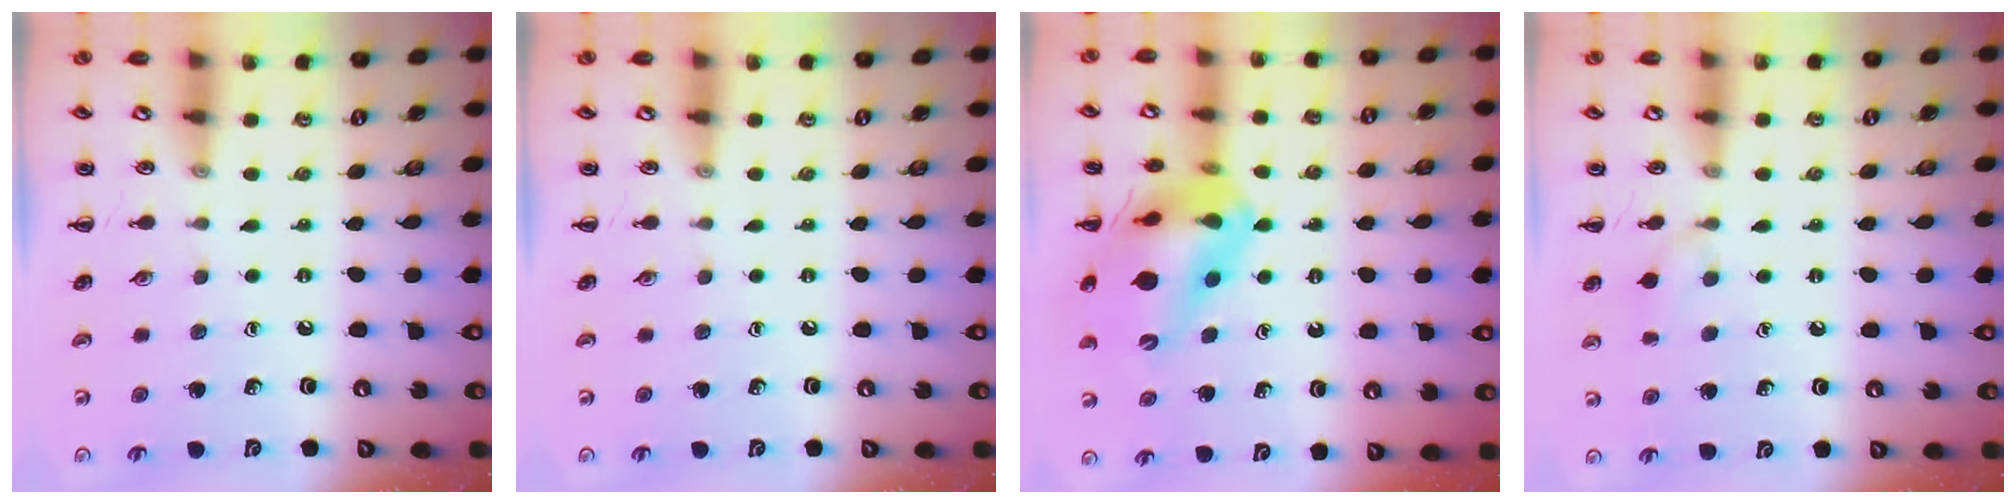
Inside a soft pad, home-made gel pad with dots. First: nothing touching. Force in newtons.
{"total": 0.0}
{"total": 17.9, "press": 17.6, "slide": 3.5}
{"total": 7.6, "press": 7.3, "slide": 2.1}